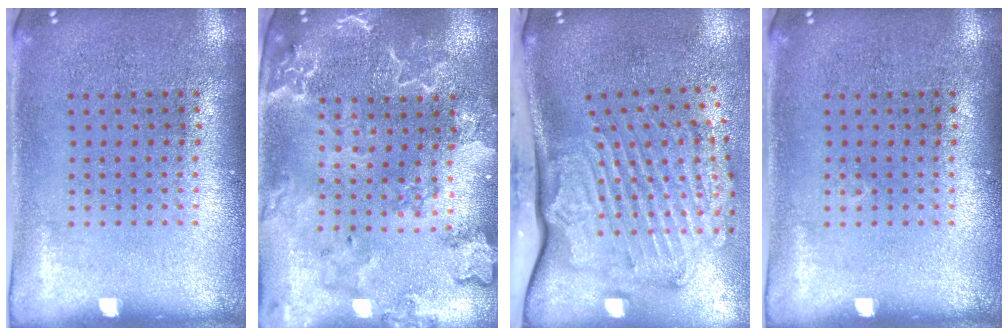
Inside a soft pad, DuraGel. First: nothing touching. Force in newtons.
{"total": 2.6, "press": 2.5, "slide": 0.9}
{"total": 2.8, "press": 2.3, "slide": 1.7}
{"total": 0.0}